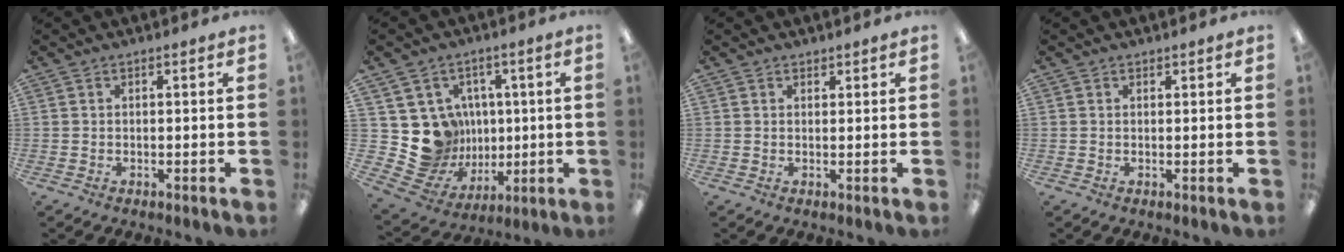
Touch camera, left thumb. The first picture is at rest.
{"total": 13.5, "force": [1.6, 13.1, 2.7], "torque": [-0.063, -0.019, 0.057]}
{"total": 1.2, "force": [1.1, 0.6, 0.0], "torque": [0.001, -0.001, 0.021]}
{"total": 0.7, "force": [0.6, 0.3, 0.0], "torque": [0.000, 0.000, 0.011]}